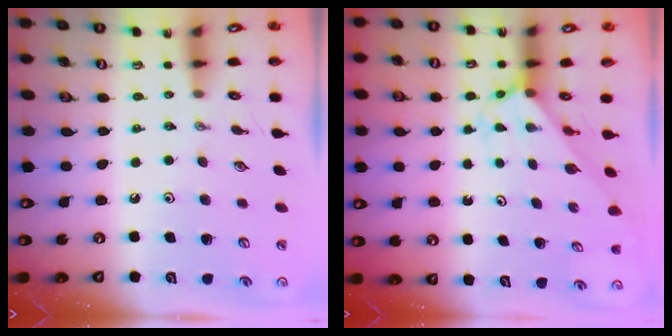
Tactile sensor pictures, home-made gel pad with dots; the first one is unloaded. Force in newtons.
{"total": 2.1, "press": 2.1, "slide": 0.1}